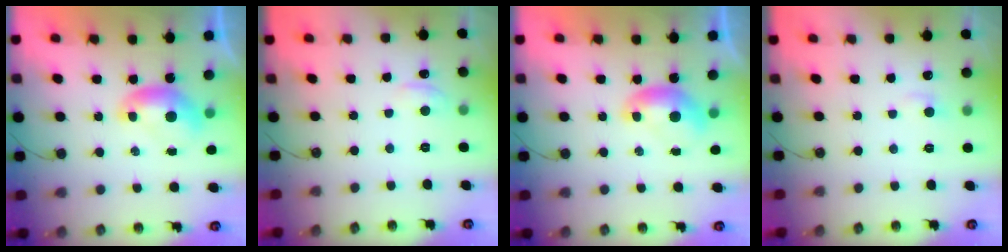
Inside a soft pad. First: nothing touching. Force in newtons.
{"total": 0.0}
{"total": 0.0}
{"total": 1.3, "press": 1.2, "slide": 0.5}